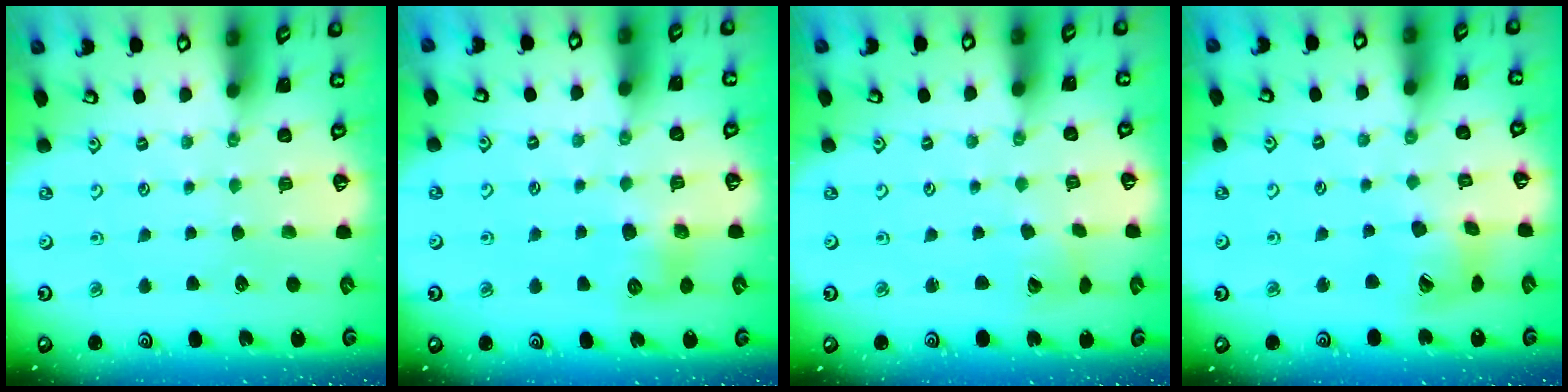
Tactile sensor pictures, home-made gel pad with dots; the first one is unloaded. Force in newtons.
{"total": 8.3, "press": 8.3, "slide": 0.5}
{"total": 2.8, "press": 2.8, "slide": 0.4}
{"total": 13.7, "press": 13.6, "slide": 1.9}